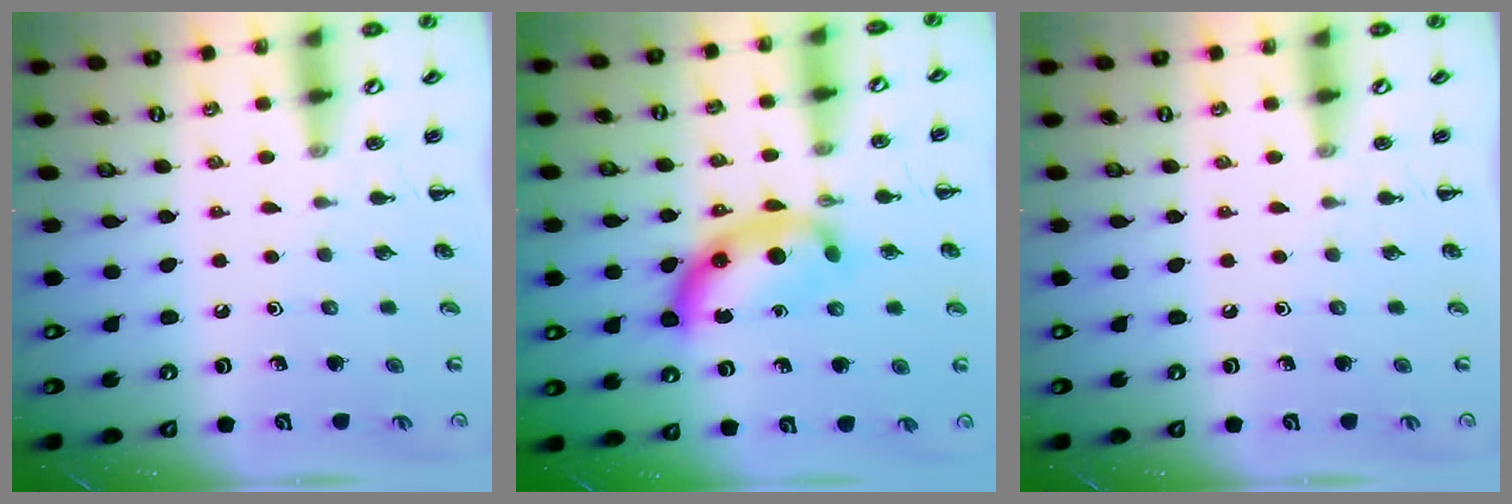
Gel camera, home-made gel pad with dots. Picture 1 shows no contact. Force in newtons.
{"total": 12.0, "press": 12.0, "slide": 0.3}
{"total": 0.0}